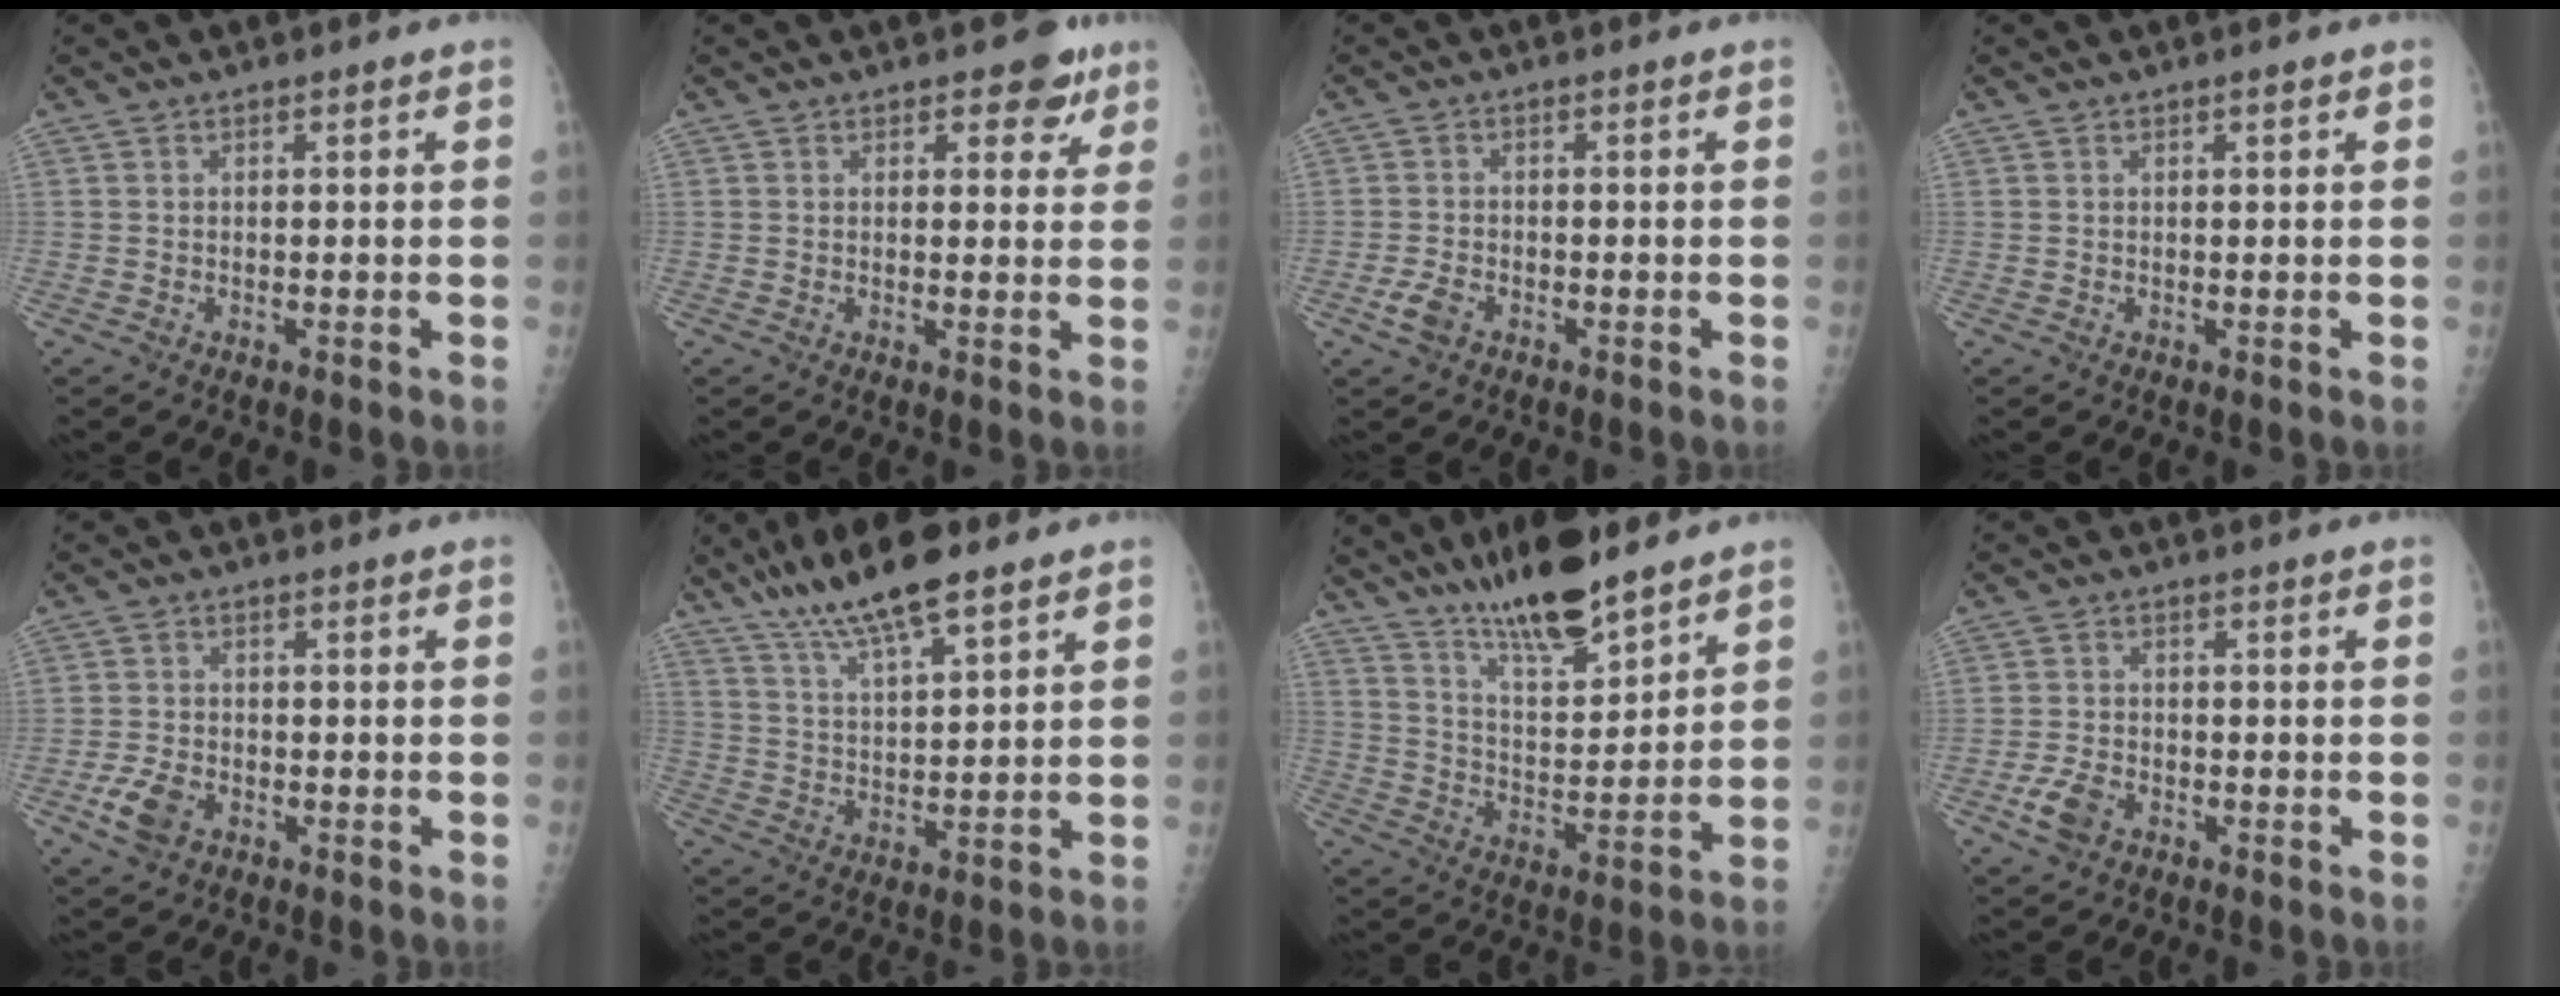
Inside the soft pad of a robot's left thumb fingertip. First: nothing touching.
{"total": 5.2, "force": [3.2, 2.8, 3.0], "torque": [-0.003, -0.012, 0.036]}
{"total": 3.1, "force": [-1.5, 1.9, 1.9], "torque": [-0.044, 0.001, -0.029]}
{"total": 0.8, "force": [0.5, 0.2, 0.5], "torque": [-0.008, -0.001, 0.007]}
{"total": 5.1, "force": [-2.2, 3.3, 3.2], "torque": [-0.067, 0.004, -0.041]}
{"total": 13.8, "force": [9.5, 3.6, 9.3], "torque": [-0.153, -0.030, 0.173]}
{"total": 15.4, "force": [11.9, 3.8, 8.9], "torque": [-0.128, -0.072, 0.209]}
{"total": 4.4, "force": [-2.2, 2.8, 2.7], "torque": [-0.059, 0.005, -0.041]}